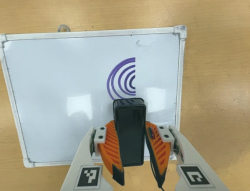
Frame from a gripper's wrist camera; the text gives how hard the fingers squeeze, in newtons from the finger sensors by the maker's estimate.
{"total": 7.5, "left": 6.9, "right": 8.1}